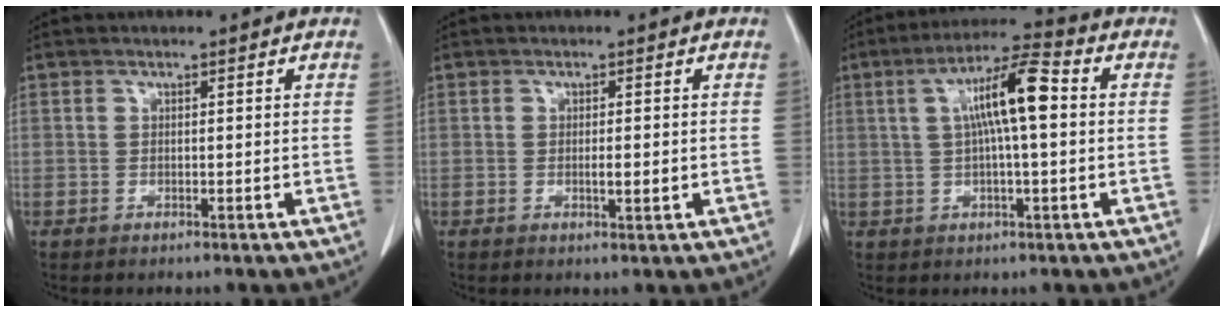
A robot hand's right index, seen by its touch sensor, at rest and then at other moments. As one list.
[{"total": 2.0, "force": [-0.2, 0.4, 1.9], "torque": [-0.033, -0.002, -0.003]}, {"total": 9.8, "force": [1.4, 1.2, 9.6], "torque": [-0.174, 0.023, 0.021]}]